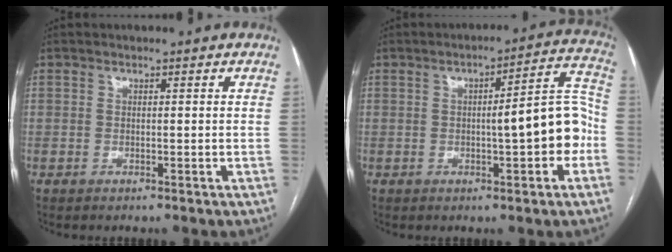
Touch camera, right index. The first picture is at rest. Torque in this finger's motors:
{"motor_torque": [1.67, -0.20, 0.75, 0.14]}